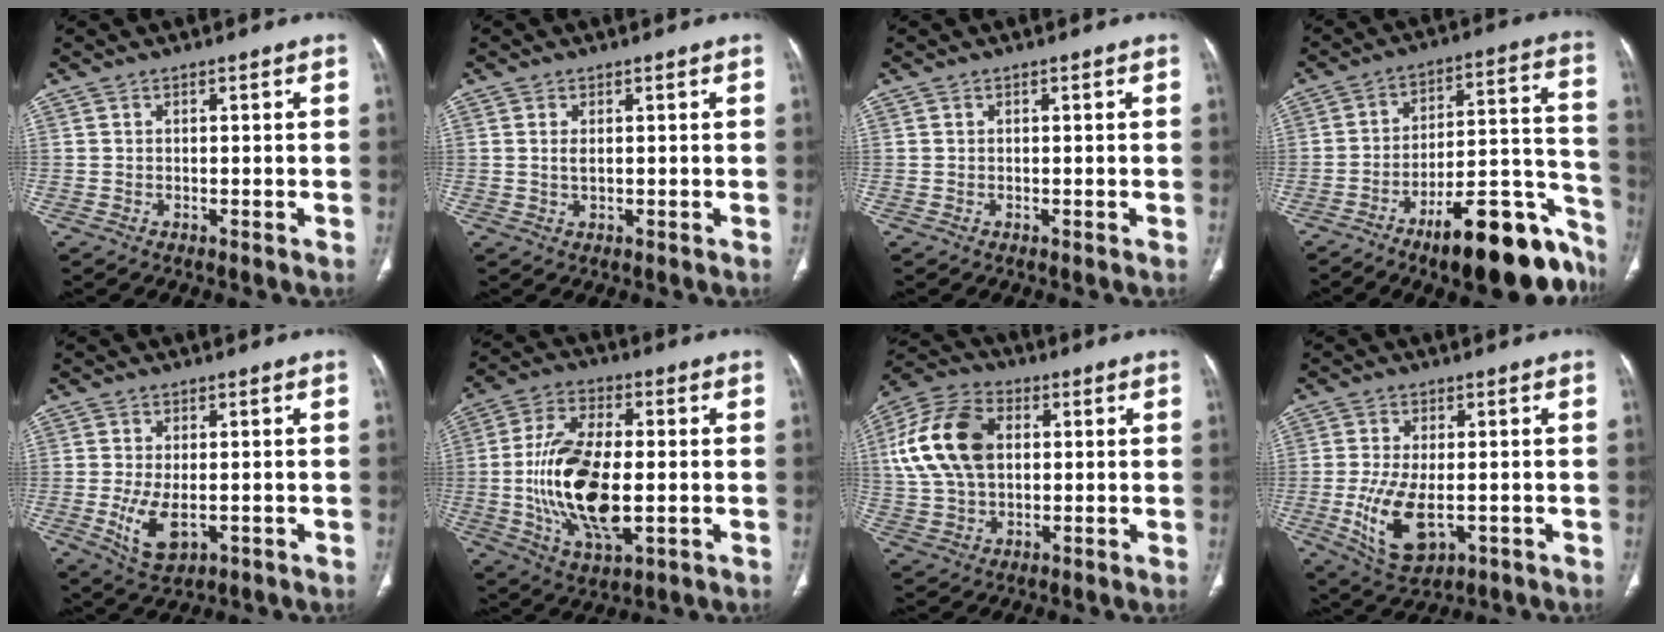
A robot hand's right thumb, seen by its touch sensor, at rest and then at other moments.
{"total": 1.6, "force": [0.3, 0.7, 1.4], "torque": [-0.029, -0.002, 0.011]}
{"total": 0.0}
{"total": 23.1, "force": [-14.4, 7.4, 16.6], "torque": [-0.143, 0.112, -0.210]}
{"total": 6.8, "force": [-1.6, 3.5, 5.6], "torque": [-0.108, -0.015, -0.018]}
{"total": 18.6, "force": [-1.7, 8.7, 16.3], "torque": [-0.317, -0.003, -0.024]}
{"total": 16.0, "force": [2.8, 10.6, 11.7], "torque": [-0.222, 0.016, 0.048]}
{"total": 10.6, "force": [-2.5, 5.3, 8.8], "torque": [-0.171, -0.013, -0.030]}